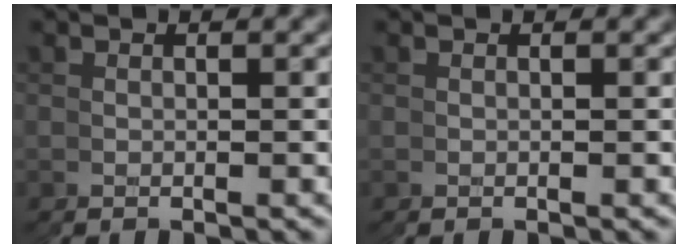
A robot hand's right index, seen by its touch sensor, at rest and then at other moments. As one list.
[{"total": 0.0}]